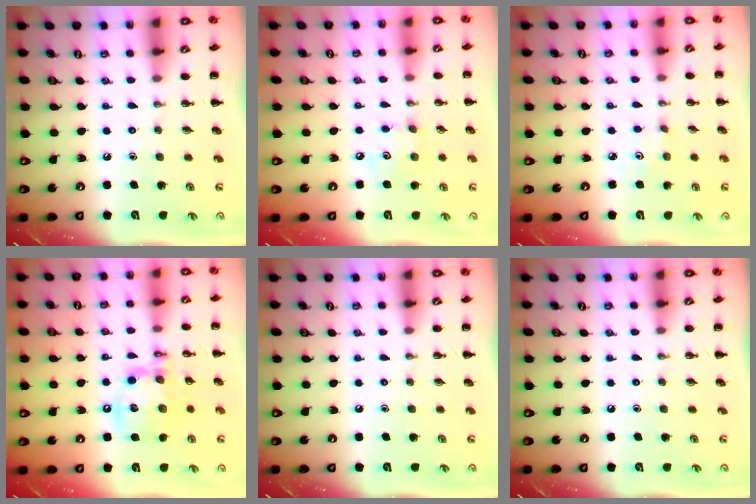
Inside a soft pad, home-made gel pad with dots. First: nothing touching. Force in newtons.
{"total": 4.8, "press": 4.7, "slide": 0.9}
{"total": 1.8, "press": 1.7, "slide": 0.6}
{"total": 14.1, "press": 13.9, "slide": 2.1}
{"total": 0.0}
{"total": 0.0}